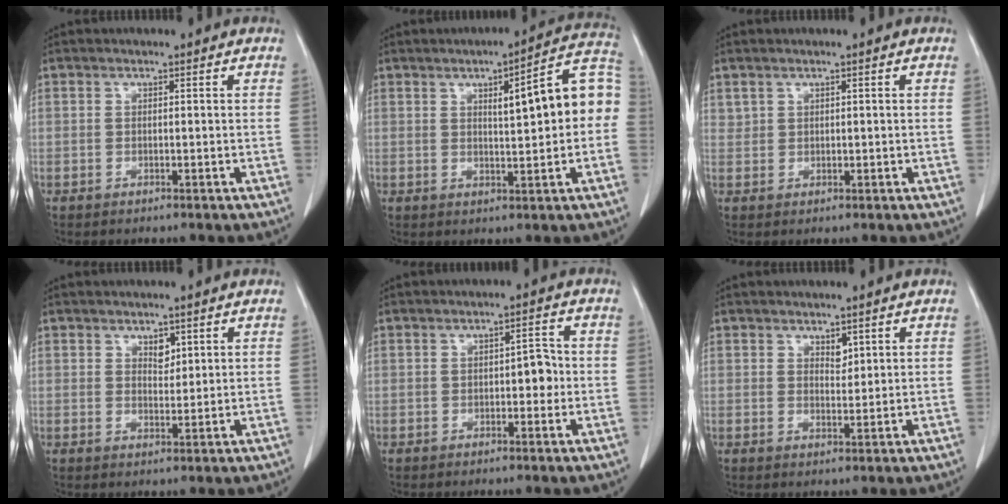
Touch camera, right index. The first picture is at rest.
{"total": 11.7, "force": [1.2, 1.9, 11.5], "torque": [-0.146, 0.035, 0.014]}
{"total": 1.1, "force": [0.8, 0.7, 0.1], "torque": [0.004, 0.001, 0.019]}
{"total": 2.4, "force": [1.4, 1.3, 1.4], "torque": [-0.019, -0.005, 0.027]}
{"total": 3.0, "force": [-0.4, 1.3, 2.6], "torque": [-0.029, 0.008, -0.006]}
{"total": 1.8, "force": [1.2, 0.9, 1.0], "torque": [-0.015, -0.005, 0.024]}